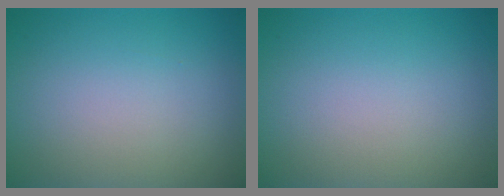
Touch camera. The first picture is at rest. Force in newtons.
{"total": 0.0}